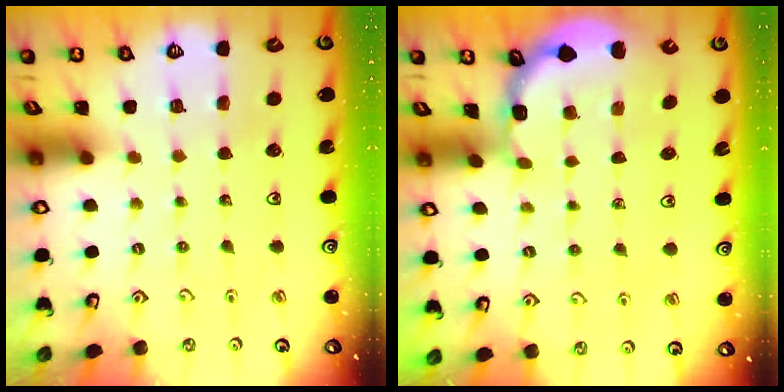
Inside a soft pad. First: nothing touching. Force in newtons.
{"total": 2.1, "press": 2.1, "slide": 0.1}